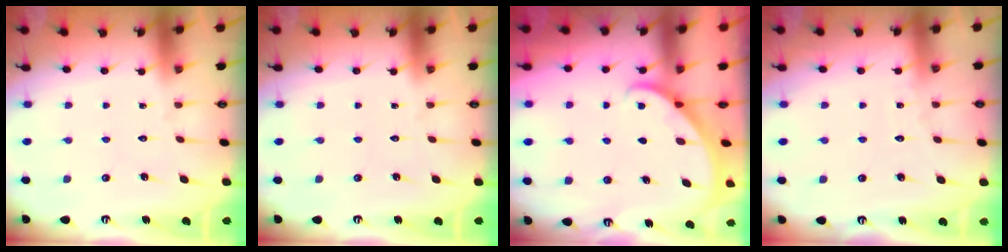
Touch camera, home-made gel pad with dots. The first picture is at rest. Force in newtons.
{"total": 0.0}
{"total": 1.9, "press": 1.9, "slide": 0.1}
{"total": 3.5, "press": 3.5, "slide": 0.3}